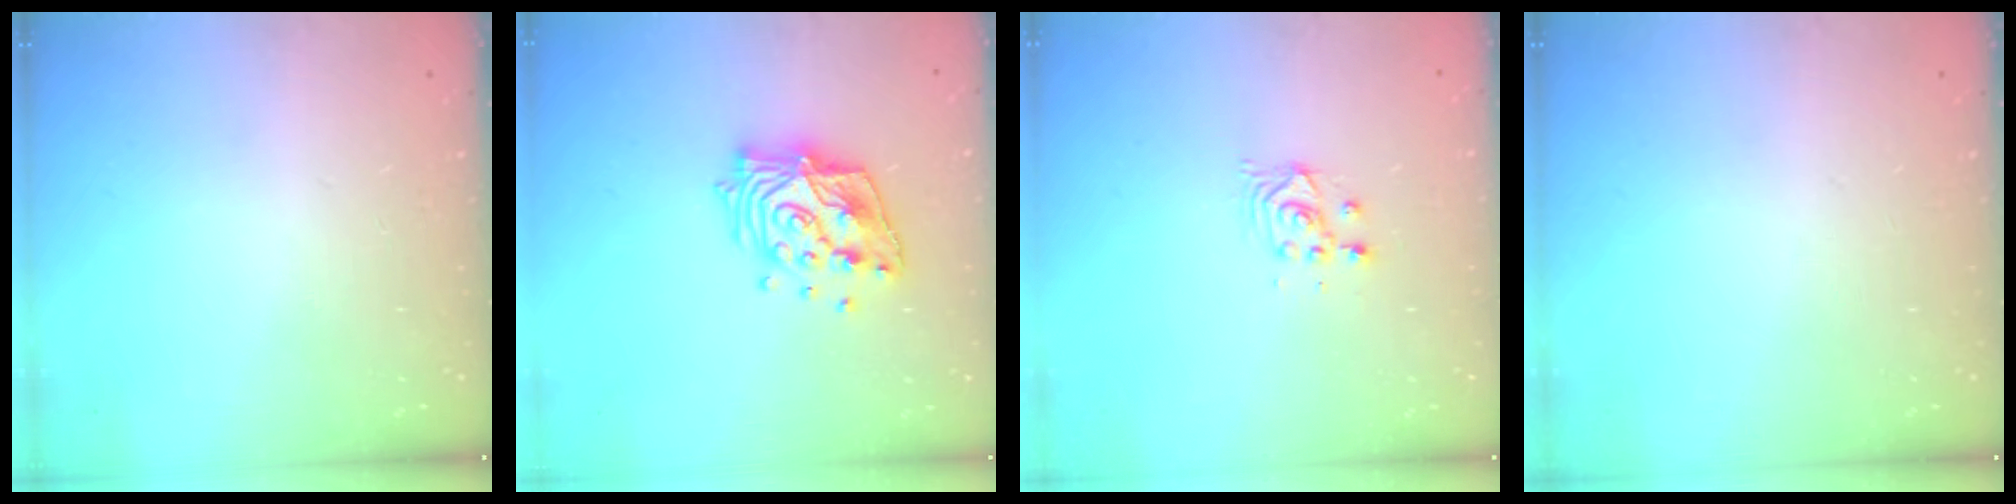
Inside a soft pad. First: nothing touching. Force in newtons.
{"total": 15.5, "press": 15.5, "slide": 1.2}
{"total": 2.9, "press": 2.9, "slide": 0.1}
{"total": 0.0}